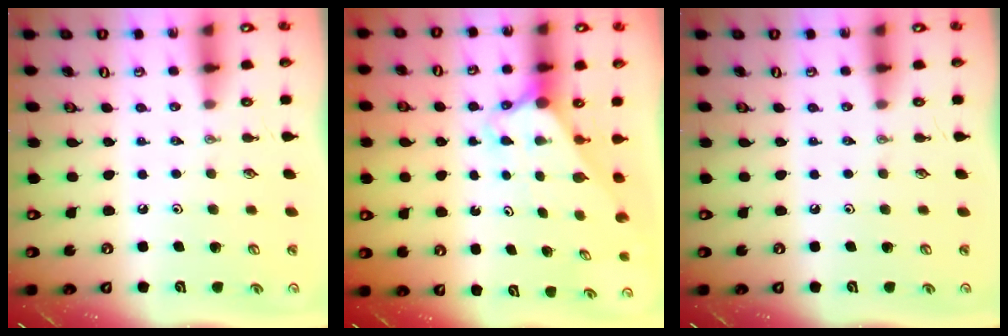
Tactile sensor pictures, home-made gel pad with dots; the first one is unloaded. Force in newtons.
{"total": 2.7, "press": 2.7, "slide": 0.2}
{"total": 0.0}